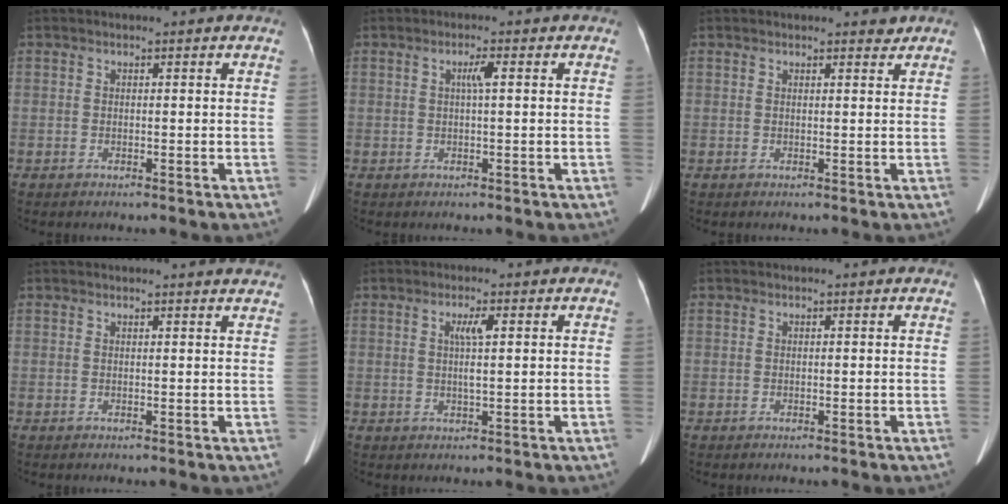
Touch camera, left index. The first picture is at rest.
{"total": 1.7, "force": [0.4, 0.2, 1.7], "torque": [-0.031, 0.004, 0.004]}
{"total": 1.1, "force": [1.0, 0.3, 0.2], "torque": [-0.005, -0.007, 0.012]}
{"total": 4.1, "force": [4.0, 0.1, 0.8], "torque": [-0.012, -0.003, 0.028]}
{"total": 2.9, "force": [0.7, 0.1, 2.8], "torque": [-0.051, 0.005, 0.012]}
{"total": 0.0}